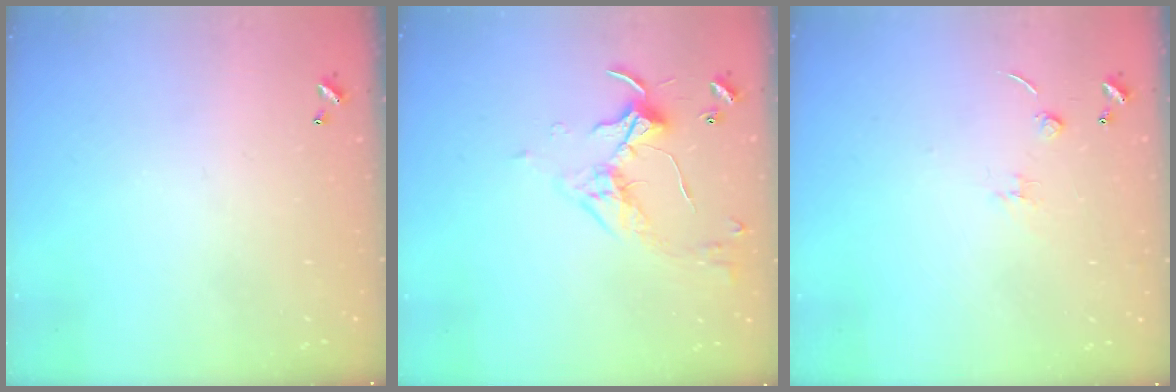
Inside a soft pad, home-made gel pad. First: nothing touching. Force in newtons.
{"total": 3.4, "press": 3.4, "slide": 0.6}
{"total": 1.5, "press": 1.4, "slide": 0.5}